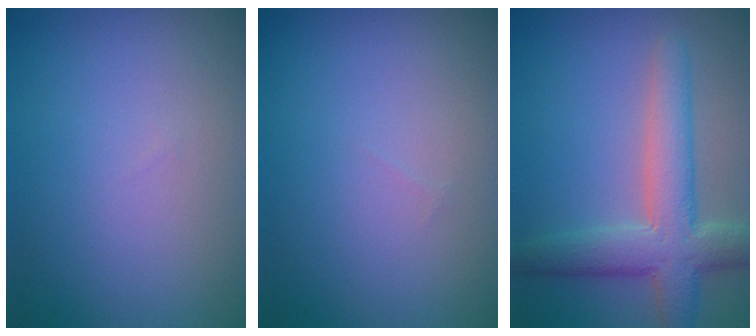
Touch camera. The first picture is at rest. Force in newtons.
{"total": 0.0}
{"total": 5.8, "press": 5.8, "slide": 0.1}